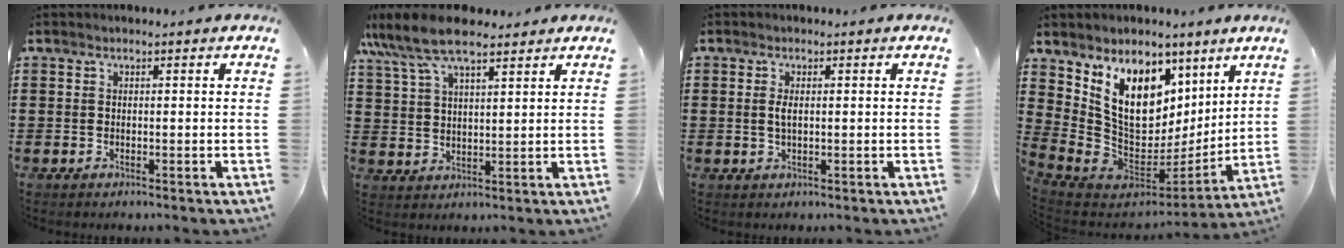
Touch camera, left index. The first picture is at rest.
{"total": 8.8, "force": [6.8, 2.8, 4.8], "torque": [-0.114, -0.006, 0.126]}
{"total": 1.6, "force": [0.2, 0.6, 1.5], "torque": [-0.038, 0.000, -0.001]}
{"total": 14.0, "force": [6.3, 9.3, 8.3], "torque": [-0.178, -0.029, 0.128]}